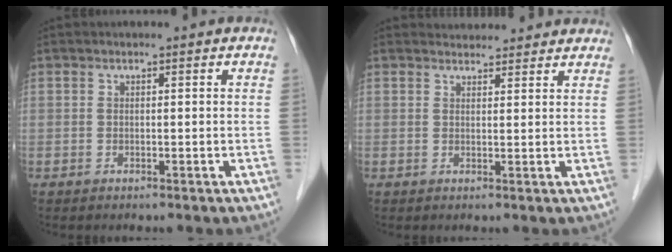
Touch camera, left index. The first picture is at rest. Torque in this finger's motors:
{"motor_torque": [0.85, -0.88, -0.08, -0.03]}